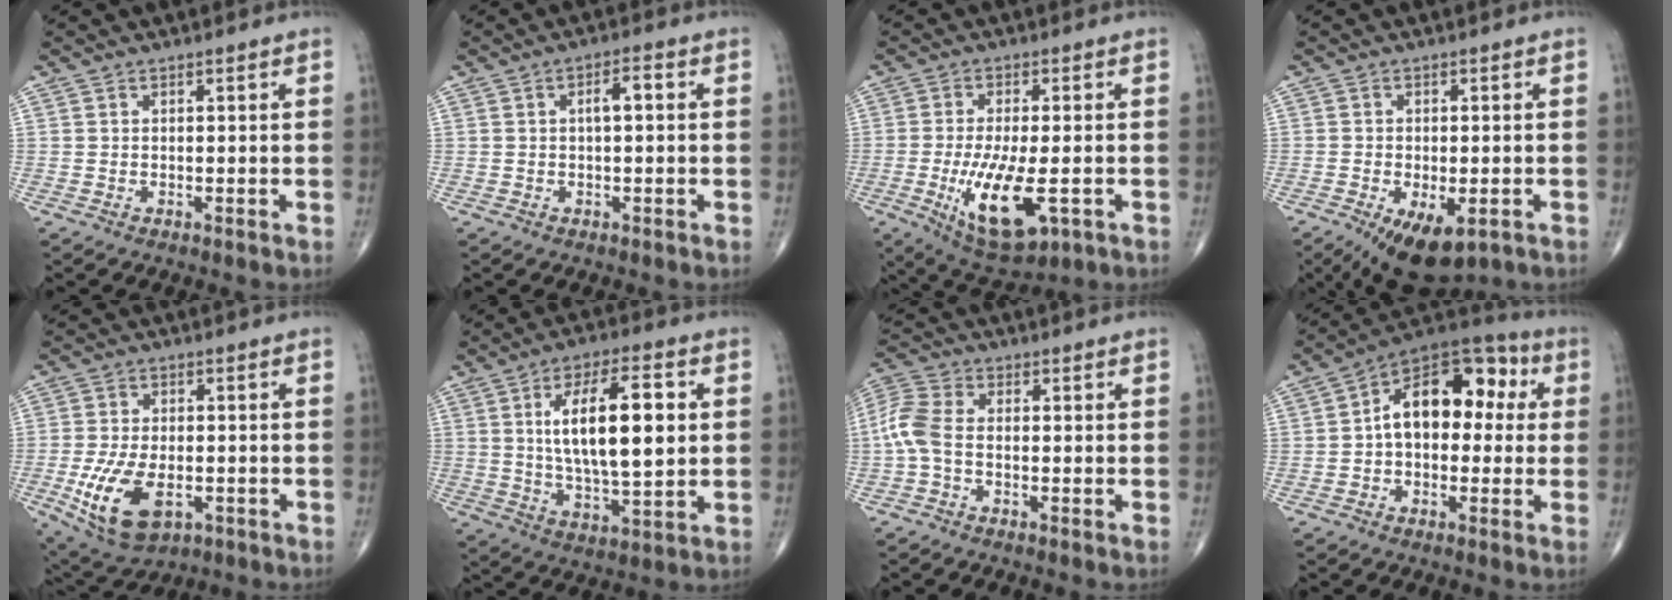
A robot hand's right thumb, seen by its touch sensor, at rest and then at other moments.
{"total": 3.0, "force": [0.3, 1.0, 2.8], "torque": [-0.045, 0.010, 0.001]}
{"total": 13.1, "force": [-3.7, 4.9, 11.6], "torque": [-0.204, -0.014, -0.047]}
{"total": 9.7, "force": [-4.8, 4.7, 7.0], "torque": [-0.111, -0.003, -0.066]}
{"total": 12.2, "force": [-3.8, 6.7, 9.5], "torque": [-0.178, 0.002, -0.052]}
{"total": 17.1, "force": [2.9, 6.4, 15.6], "torque": [-0.247, -0.001, 0.052]}
{"total": 6.3, "force": [-1.2, 3.5, 5.2], "torque": [-0.132, 0.017, -0.035]}
{"total": 15.5, "force": [1.7, 9.6, 12.1], "torque": [-0.144, 0.048, 0.010]}